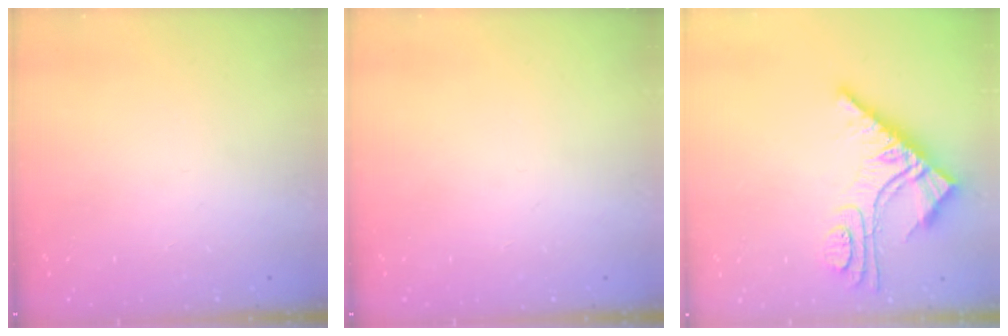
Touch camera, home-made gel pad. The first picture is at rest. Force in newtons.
{"total": 0.0}
{"total": 11.3, "press": 11.2, "slide": 1.2}